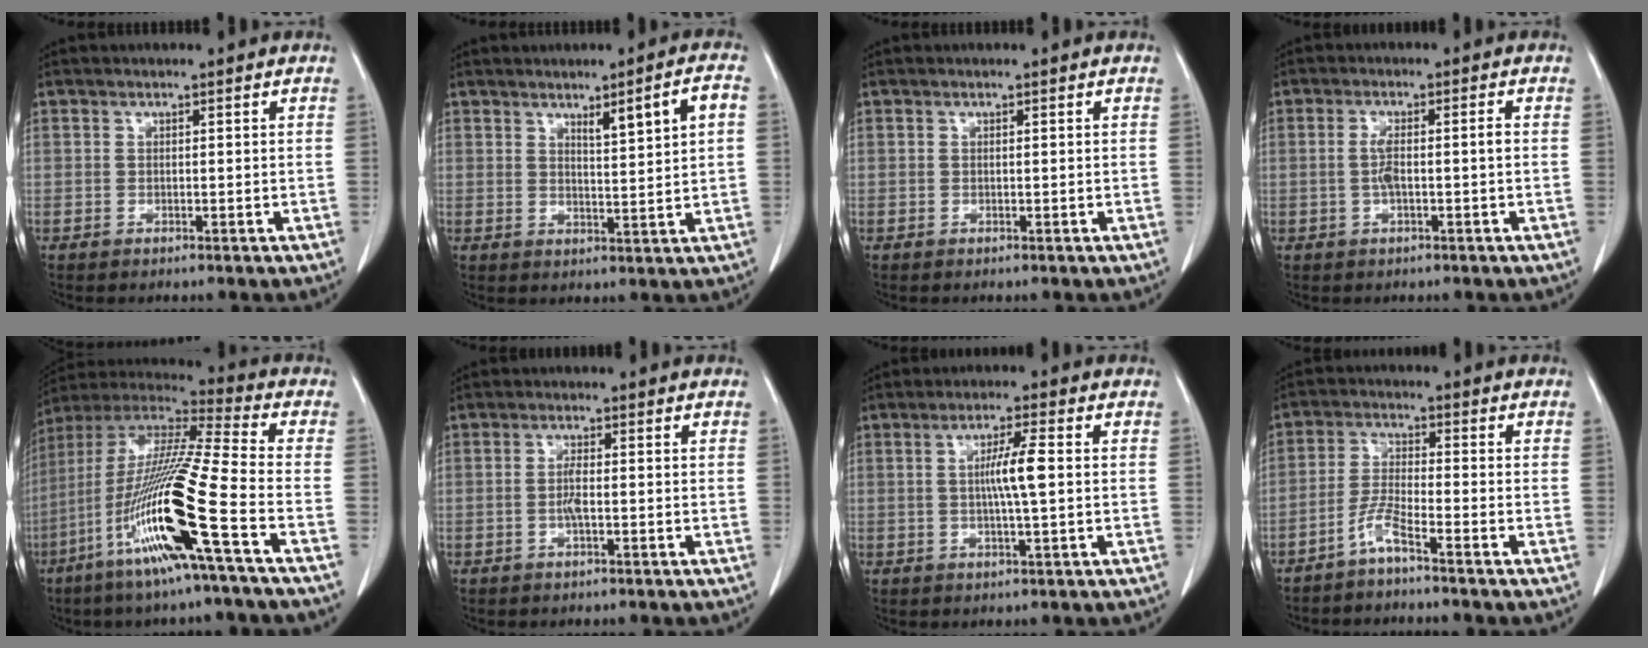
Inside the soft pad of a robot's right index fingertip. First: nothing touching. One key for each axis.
{"total": 5.7, "fx": 2.1, "fy": 0.0, "fz": 5.3, "tx": -0.080, "ty": 0.002, "tz": 0.037}
{"total": 0.0}
{"total": 3.7, "fx": -0.4, "fy": 0.4, "fz": 3.6, "tx": -0.075, "ty": 0.005, "tz": -0.006}
{"total": 20.2, "fx": -7.9, "fy": -0.8, "fz": 18.5, "tx": -0.390, "ty": -0.030, "tz": -0.163}
{"total": 2.1, "fx": -0.5, "fy": 0.2, "fz": 2.0, "tx": -0.045, "ty": 0.000, "tz": -0.011}
{"total": 5.1, "fx": 0.2, "fy": -0.2, "fz": 5.1, "tx": -0.091, "ty": -0.003, "tz": 0.004}
{"total": 4.2, "fx": -3.2, "fy": -0.4, "fz": 2.6, "tx": -0.061, "ty": -0.004, "tz": -0.072}